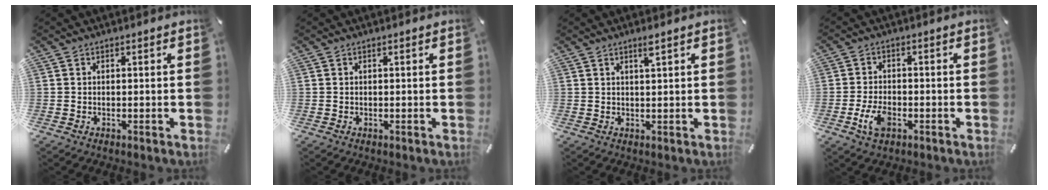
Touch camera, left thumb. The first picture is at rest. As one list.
[{"total": 0.0}, {"total": 2.5, "force": [1.4, 0.1, 2.0], "torque": [-0.042, 0.000, 0.024]}, {"total": 5.7, "force": [-2.2, 3.3, 4.0], "torque": [-0.097, 0.001, -0.044]}]